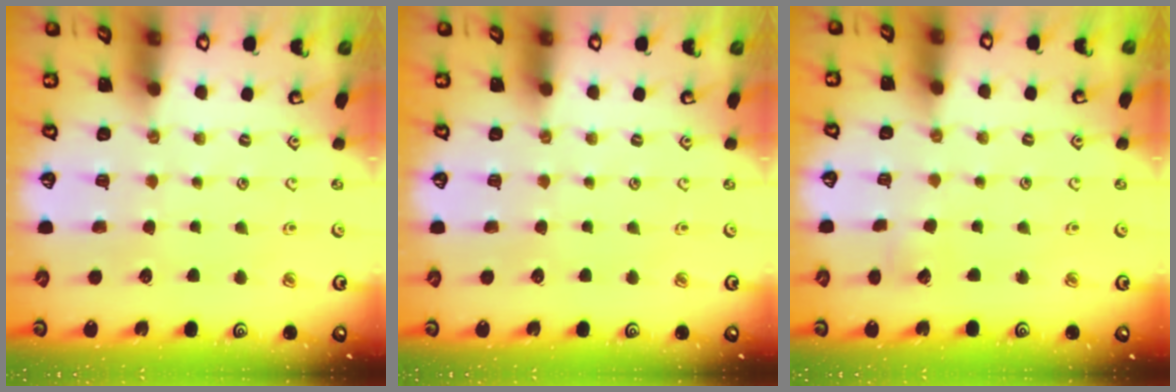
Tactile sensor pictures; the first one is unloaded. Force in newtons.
{"total": 0.0}
{"total": 2.2, "press": 2.2, "slide": 0.2}